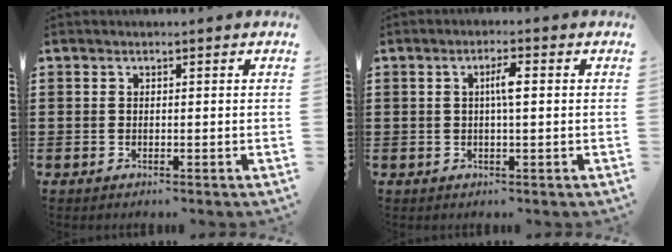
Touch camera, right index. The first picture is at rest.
{"total": 2.6, "force": [0.2, 0.4, 2.6], "torque": [-0.050, 0.002, 0.000]}